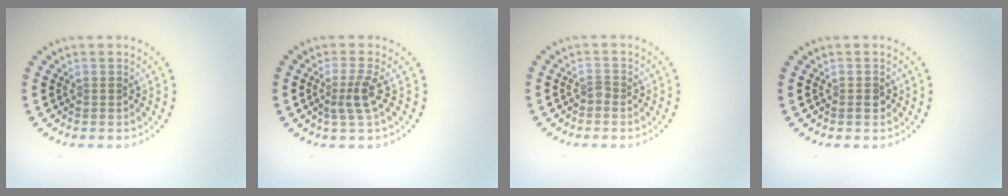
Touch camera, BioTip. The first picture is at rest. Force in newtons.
{"total": 2.4, "press": 1.7, "slide": 1.6}
{"total": 0.8, "press": 0.5, "slide": 0.6}
{"total": 1.2, "press": 1.1, "slide": 0.4}